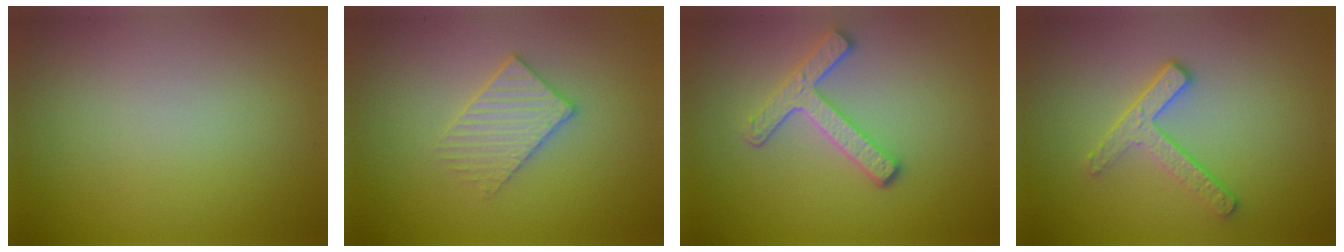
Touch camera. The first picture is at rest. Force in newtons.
{"total": 3.0, "press": 3.0, "slide": 0.5}
{"total": 3.7, "press": 3.0, "slide": 2.1}
{"total": 2.9, "press": 2.4, "slide": 1.6}